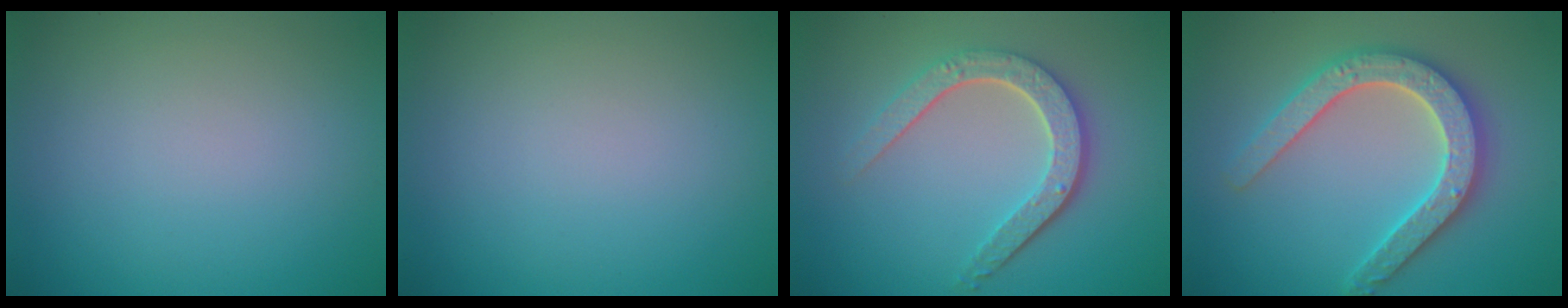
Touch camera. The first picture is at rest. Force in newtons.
{"total": 0.0}
{"total": 4.7, "press": 3.7, "slide": 2.9}
{"total": 5.3, "press": 5.2, "slide": 0.9}